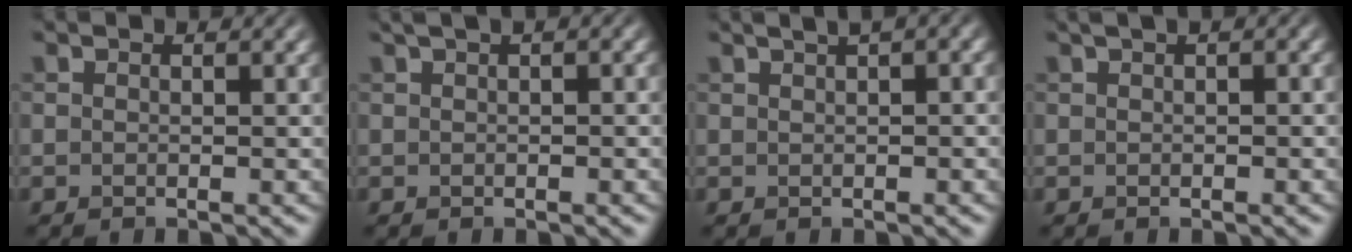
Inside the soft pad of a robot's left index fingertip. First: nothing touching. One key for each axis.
{"total": 2.7, "fx": 1.3, "fy": 0.8, "fz": 2.2, "tx": -0.028, "ty": 0.008, "tz": 0.019}
{"total": 4.7, "fx": 2.3, "fy": 1.9, "fz": 3.6, "tx": -0.036, "ty": 0.031, "tz": 0.017}
{"total": 2.0, "fx": 0.9, "fy": 0.5, "fz": 1.7, "tx": -0.021, "ty": 0.005, "tz": 0.012}